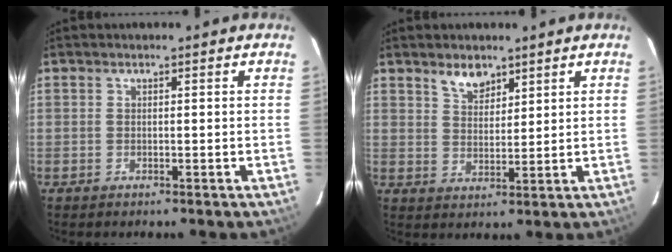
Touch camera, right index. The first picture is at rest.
{"total": 4.6, "force": [3.4, 2.3, 2.0], "torque": [-0.030, 0.003, 0.064]}